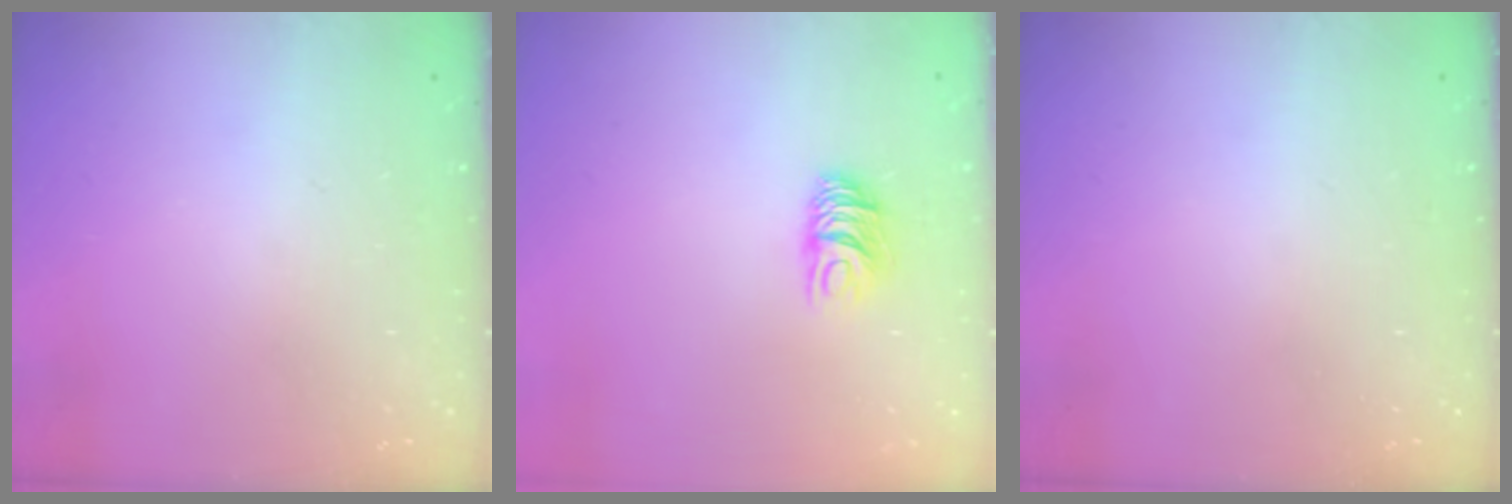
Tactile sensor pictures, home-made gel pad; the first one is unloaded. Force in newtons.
{"total": 6.7, "press": 6.7, "slide": 0.7}
{"total": 0.0}